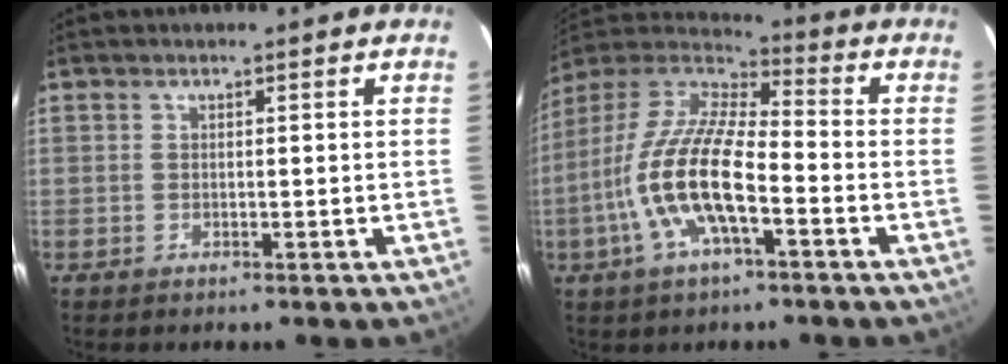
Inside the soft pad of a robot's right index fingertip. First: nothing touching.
{"total": 16.2, "force": [-5.5, 5.1, 14.4], "torque": [-0.293, -0.006, -0.113]}